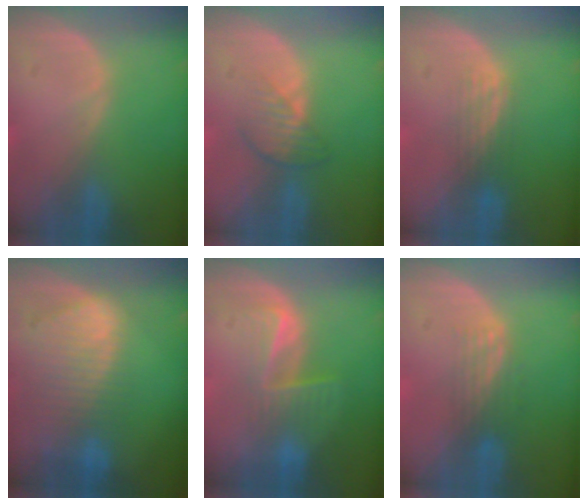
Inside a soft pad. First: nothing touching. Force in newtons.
{"total": 3.7, "press": 3.3, "slide": 1.8}
{"total": 2.8, "press": 2.5, "slide": 1.3}
{"total": 9.5, "press": 8.2, "slide": 4.7}
{"total": 6.7, "press": 5.7, "slide": 3.6}
{"total": 3.3, "press": 2.8, "slide": 1.8}